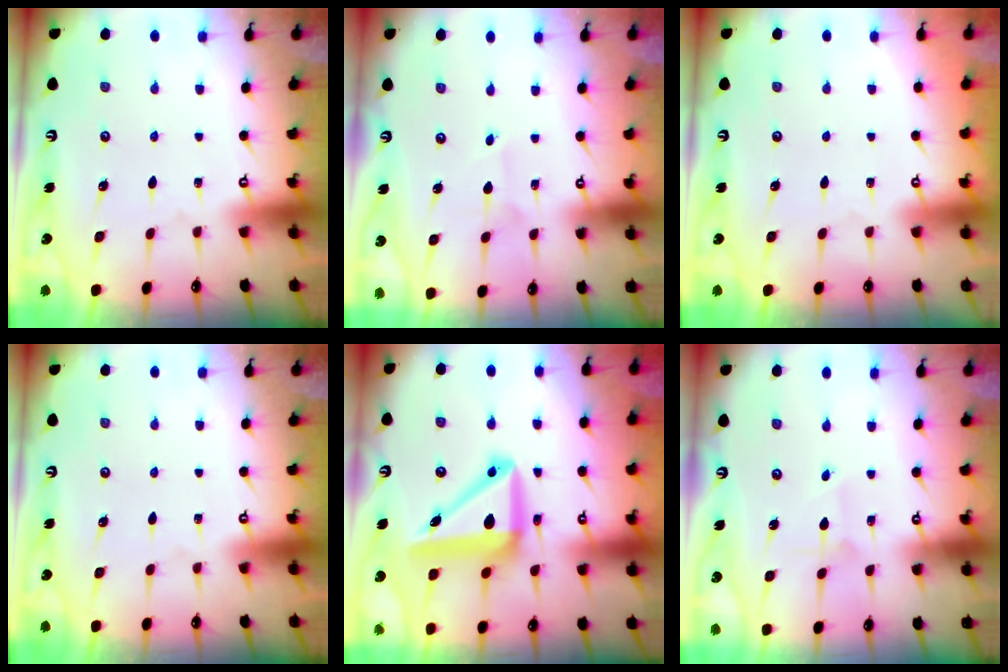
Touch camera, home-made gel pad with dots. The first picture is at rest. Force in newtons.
{"total": 1.6, "press": 1.5, "slide": 0.1}
{"total": 0.0}
{"total": 0.0}
{"total": 14.0, "press": 13.6, "slide": 3.3}
{"total": 1.6, "press": 1.6, "slide": 0.2}